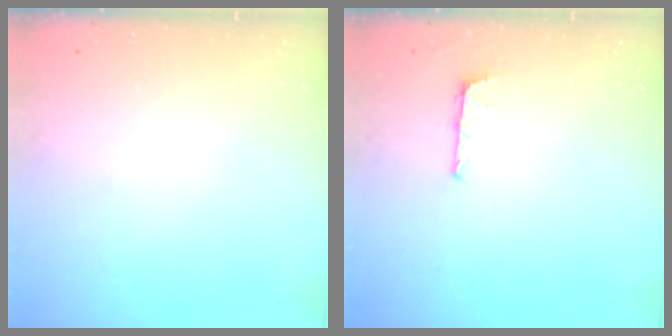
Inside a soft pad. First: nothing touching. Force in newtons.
{"total": 5.1, "press": 5.1, "slide": 0.3}